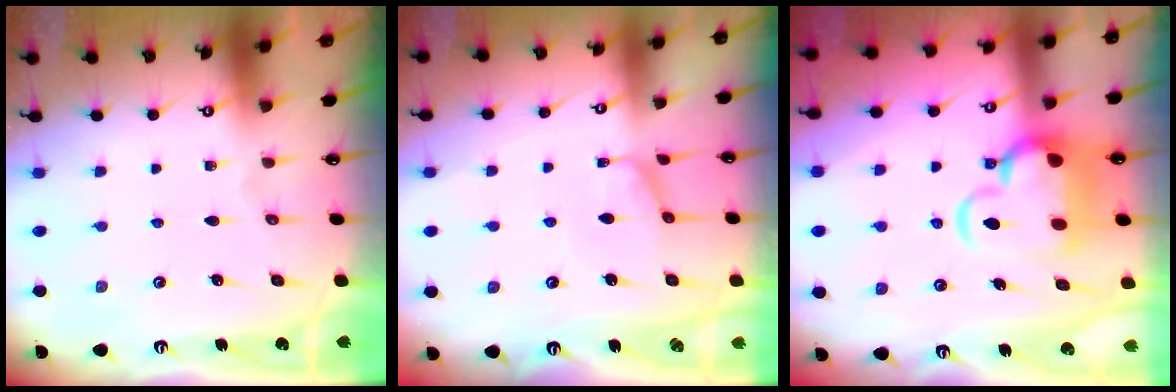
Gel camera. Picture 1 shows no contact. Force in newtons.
{"total": 1.5, "press": 1.3, "slide": 0.5}
{"total": 7.9, "press": 7.7, "slide": 1.9}